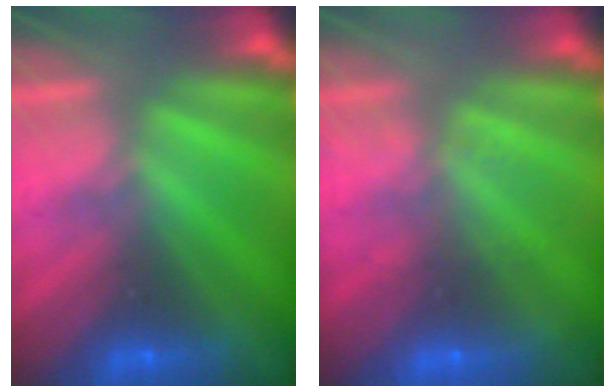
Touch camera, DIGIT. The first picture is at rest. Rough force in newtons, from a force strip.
{"total": 1.9}